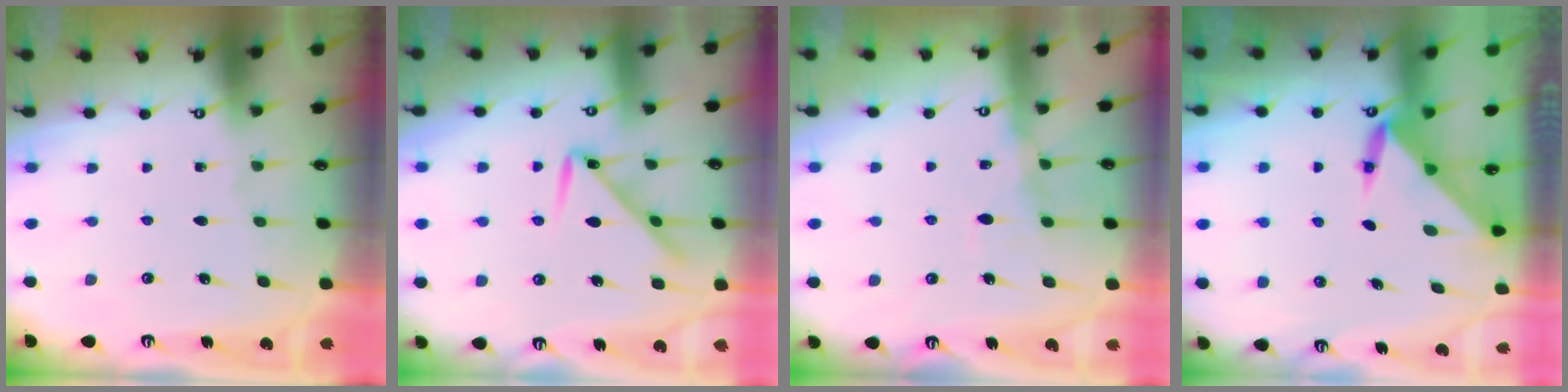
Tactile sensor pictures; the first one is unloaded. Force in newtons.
{"total": 9.4, "press": 9.4, "slide": 0.6}
{"total": 8.6, "press": 8.6, "slide": 0.8}
{"total": 3.5, "press": 3.5, "slide": 0.2}